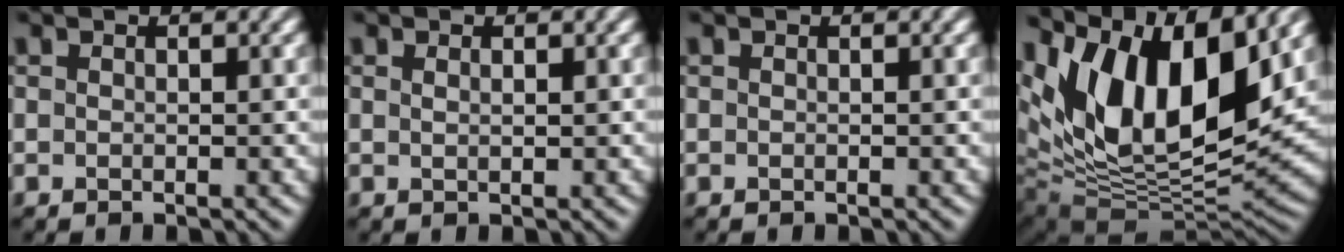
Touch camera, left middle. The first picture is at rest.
{"total": 0.7, "force": [0.3, 0.2, 0.6], "torque": [-0.010, 0.000, 0.006]}
{"total": 0.0}
{"total": 15.0, "force": [6.9, 7.5, 11.1], "torque": [-0.192, 0.018, 0.120]}